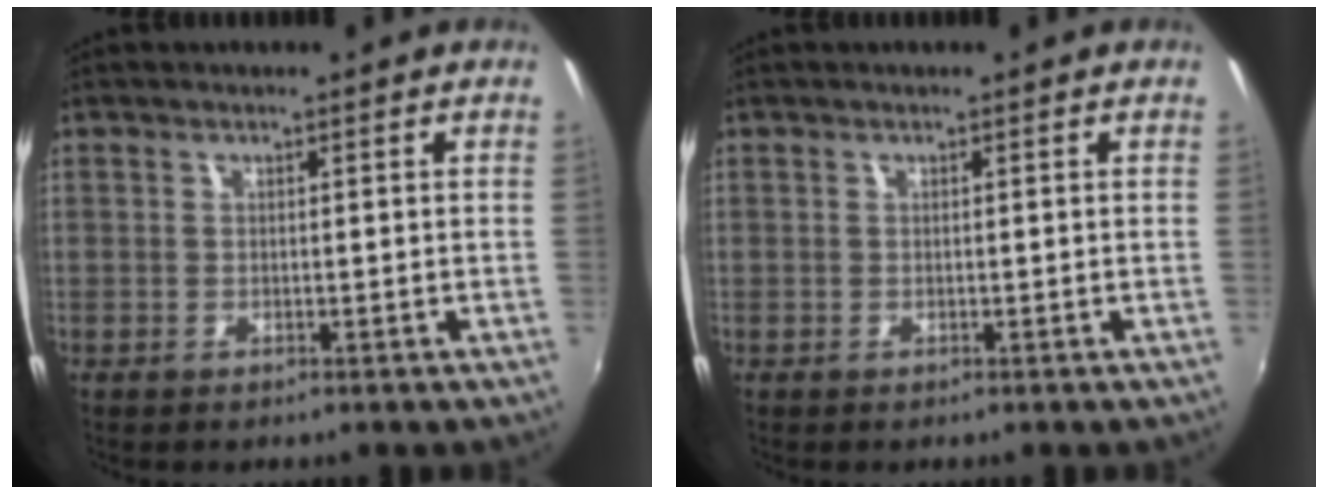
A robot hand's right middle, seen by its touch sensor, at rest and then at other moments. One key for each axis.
{"total": 0.0}